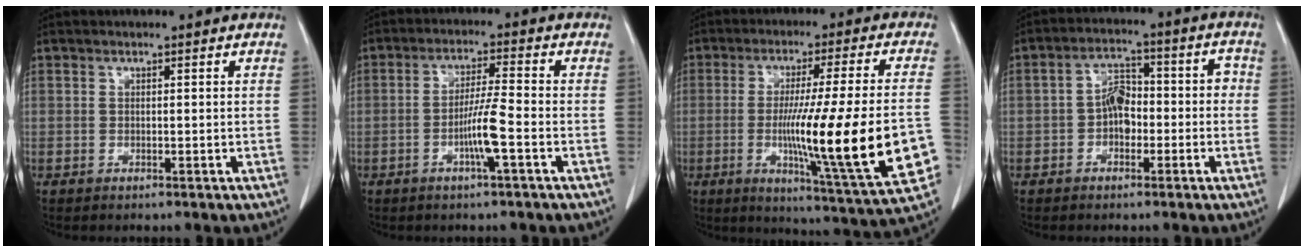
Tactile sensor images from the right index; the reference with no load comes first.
{"total": 5.8, "force": [-2.0, -0.4, 5.4], "torque": [-0.108, -0.002, -0.039]}
{"total": 22.3, "force": [-4.5, 0.1, 21.8], "torque": [-0.279, -0.017, -0.064]}
{"total": 6.0, "force": [-1.5, 3.7, 4.4], "torque": [-0.069, 0.036, -0.027]}